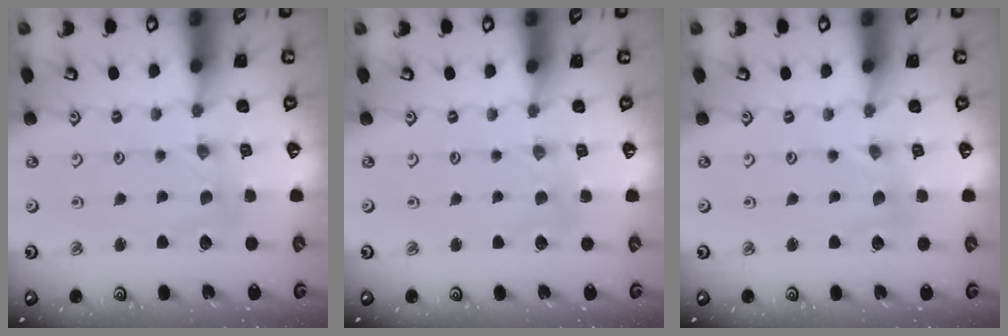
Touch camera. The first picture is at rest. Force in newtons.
{"total": 1.5, "press": 1.4, "slide": 0.3}
{"total": 0.0}